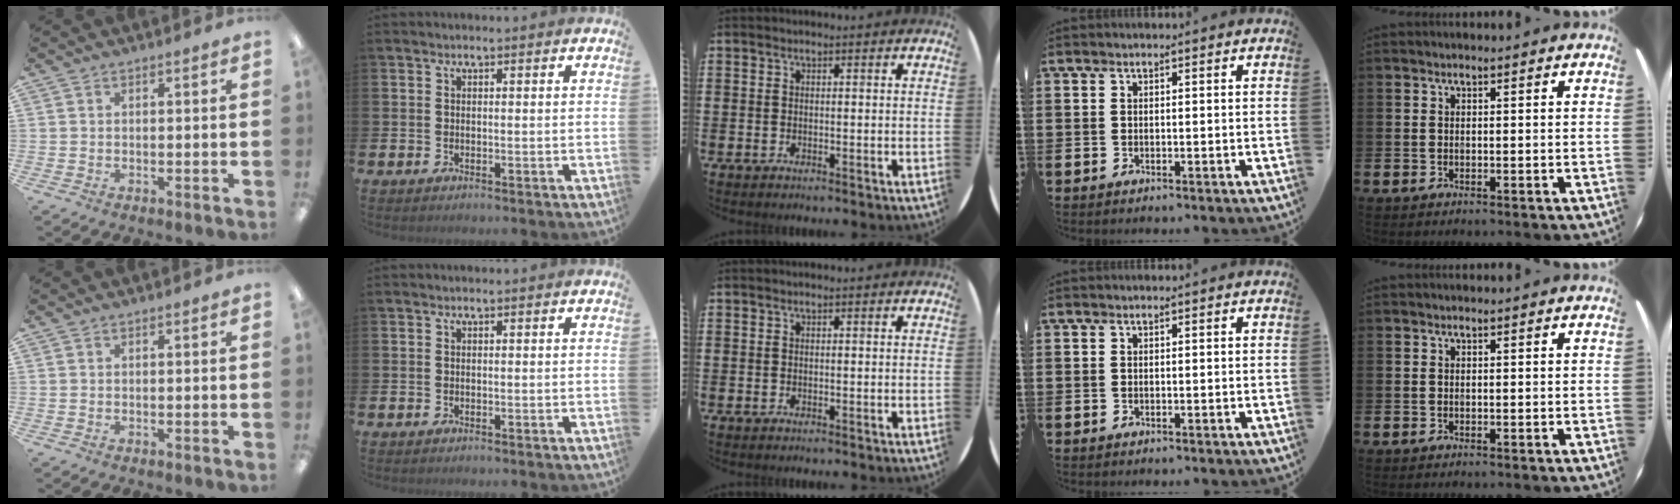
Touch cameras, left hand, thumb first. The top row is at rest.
{}